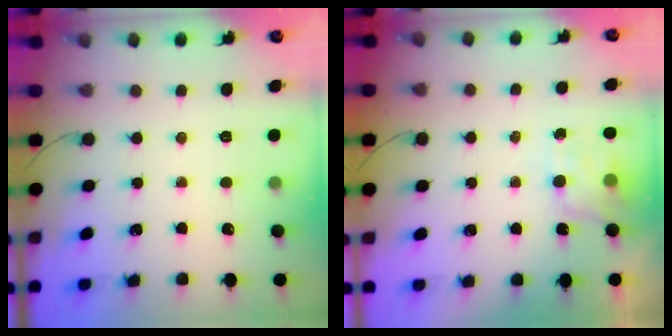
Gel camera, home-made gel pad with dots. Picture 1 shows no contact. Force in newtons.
{"total": 4.8, "press": 4.6, "slide": 1.2}